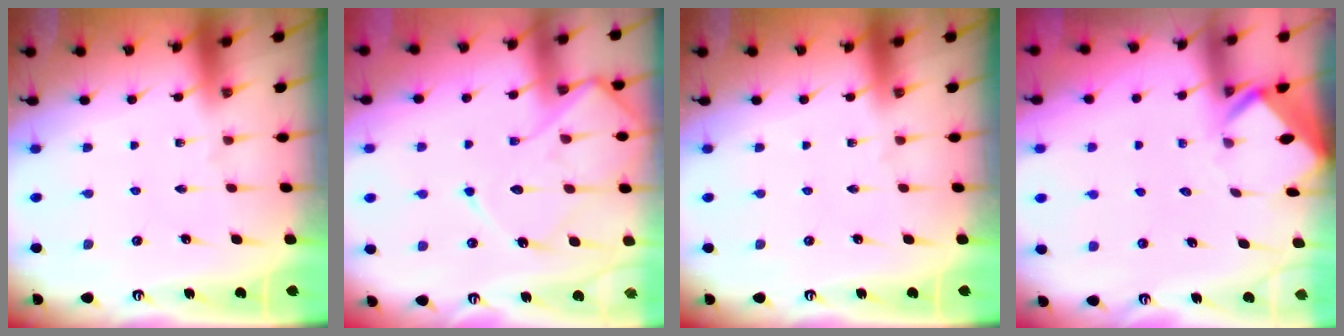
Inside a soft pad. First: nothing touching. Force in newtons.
{"total": 12.9, "press": 12.8, "slide": 1.2}
{"total": 0.0}
{"total": 2.4, "press": 2.4, "slide": 0.1}